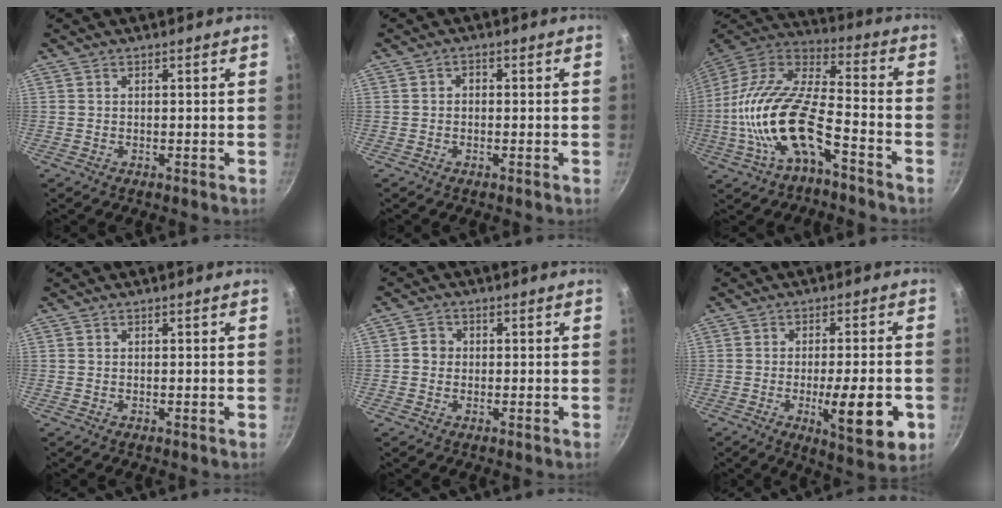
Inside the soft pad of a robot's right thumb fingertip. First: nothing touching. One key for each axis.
{"total": 1.1, "fx": -0.4, "fy": 0.9, "fz": 0.6, "tx": -0.008, "ty": 0.006, "tz": -0.007}
{"total": 19.6, "fx": -7.1, "fy": 7.8, "fz": 16.5, "tx": -0.315, "ty": 0.050, "tz": -0.146}
{"total": 0.0}
{"total": 2.5, "fx": -0.2, "fy": 2.4, "fz": 0.9, "tx": -0.001, "ty": 0.008, "tz": -0.009}
{"total": 13.2, "fx": -3.8, "fy": 3.6, "fz": 12.2, "tx": -0.161, "ty": 0.002, "tz": -0.049}